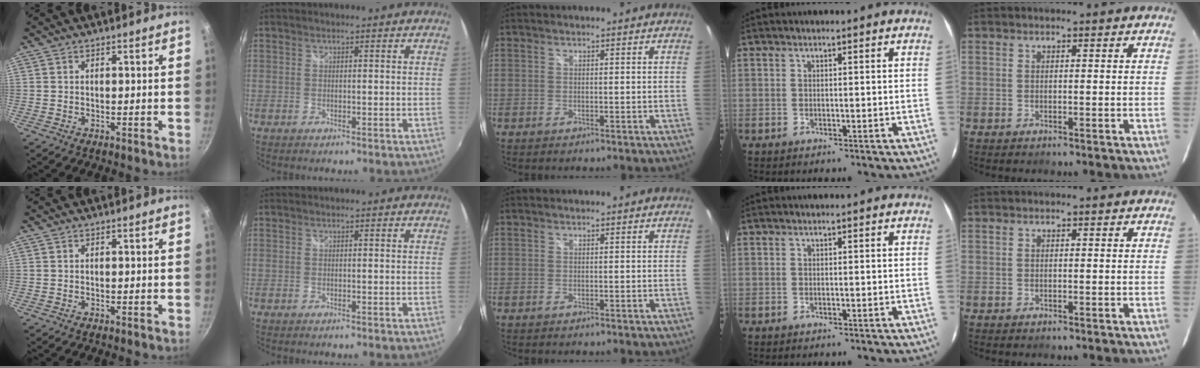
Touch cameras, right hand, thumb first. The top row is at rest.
{}